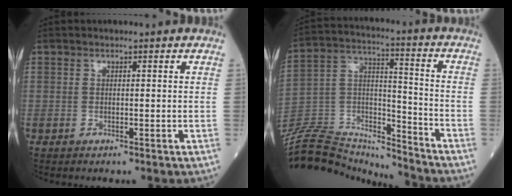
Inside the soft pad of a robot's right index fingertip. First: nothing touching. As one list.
[{"total": 19.6, "force": [-19.0, 3.1, 3.8], "torque": [-0.077, 0.035, -0.320]}]